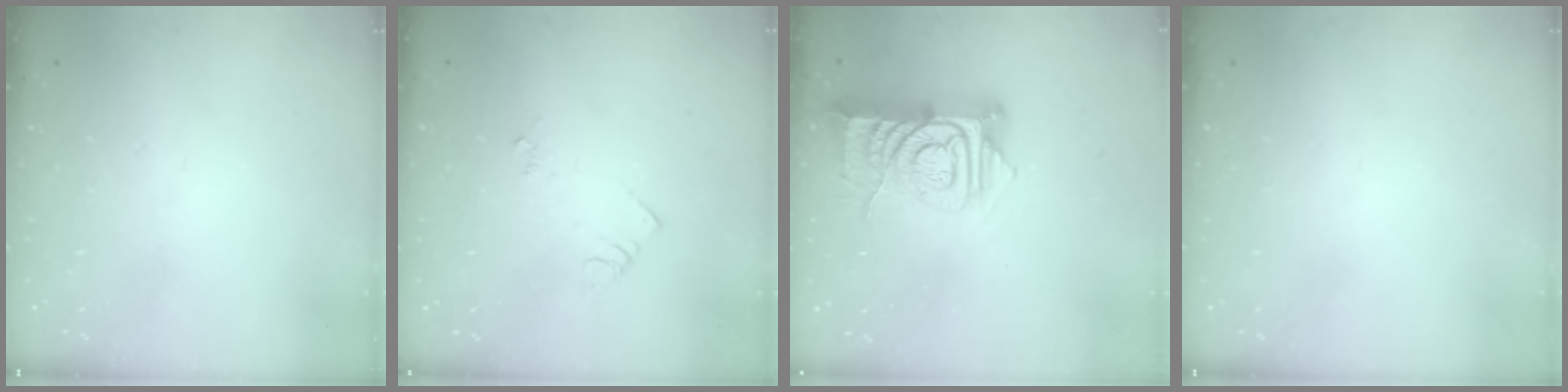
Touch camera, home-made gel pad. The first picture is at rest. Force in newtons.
{"total": 4.1, "press": 4.1, "slide": 0.4}
{"total": 13.0, "press": 13.0, "slide": 1.1}
{"total": 0.0}